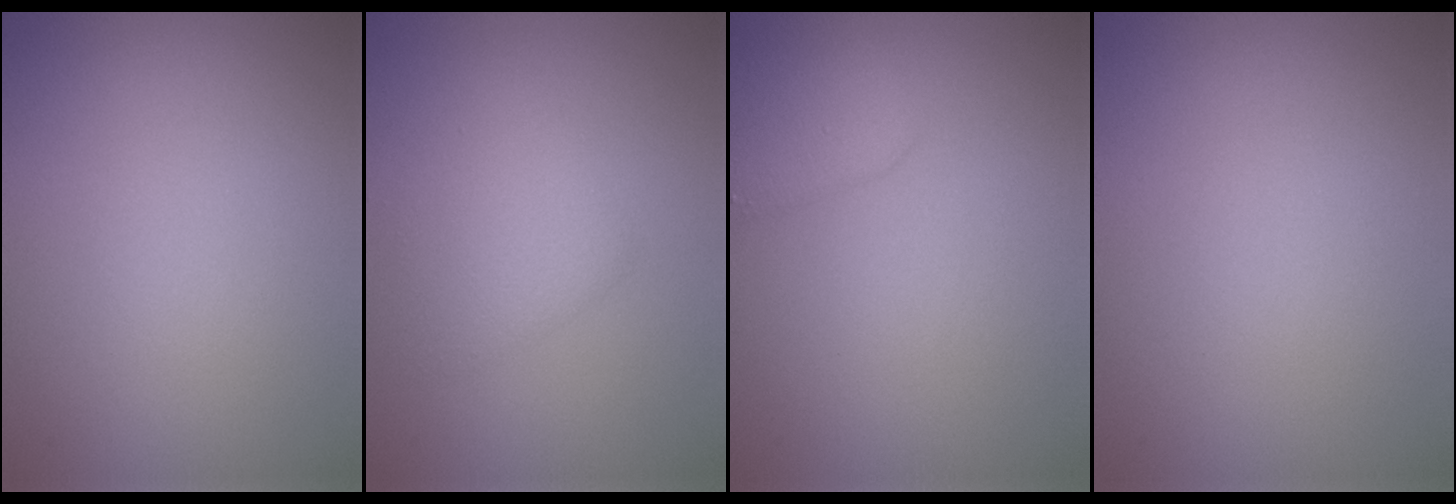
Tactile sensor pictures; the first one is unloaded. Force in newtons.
{"total": 2.4, "press": 2.4, "slide": 0.1}
{"total": 2.5, "press": 2.5, "slide": 0.2}
{"total": 0.0}